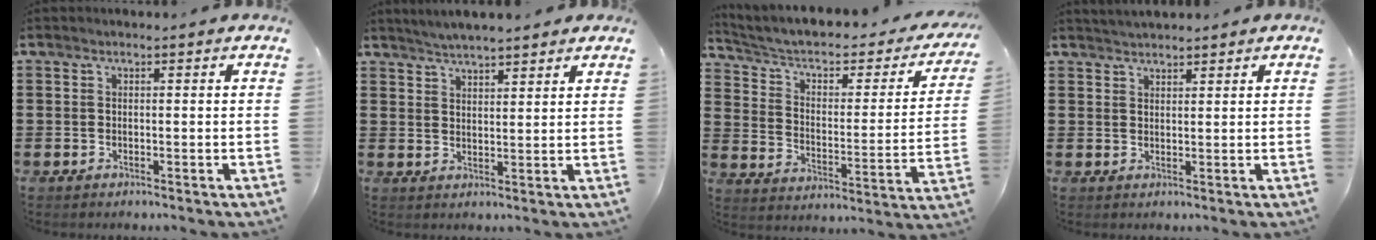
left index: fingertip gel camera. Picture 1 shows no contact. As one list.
[{"total": 3.2, "force": [3.1, -0.1, 0.4], "torque": [-0.018, -0.008, 0.056]}, {"total": 4.5, "force": [2.7, 2.0, 3.0], "torque": [-0.072, -0.021, 0.038]}, {"total": 1.8, "force": [1.8, 0.1, 0.1], "torque": [-0.005, 0.004, 0.036]}]